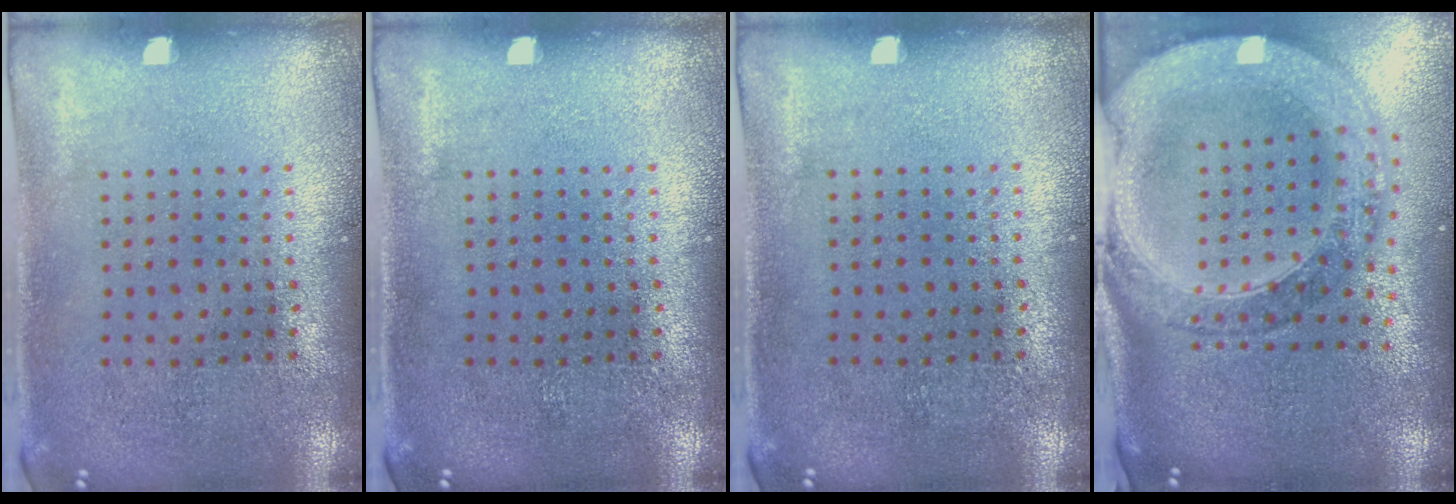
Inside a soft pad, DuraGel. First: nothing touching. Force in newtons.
{"total": 0.0}
{"total": 0.0}
{"total": 3.0, "press": 2.5, "slide": 1.6}